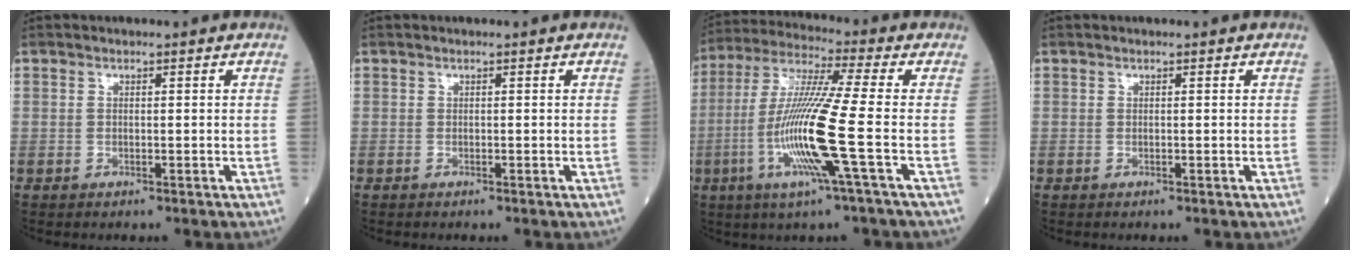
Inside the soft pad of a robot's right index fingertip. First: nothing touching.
{"total": 0.0}
{"total": 14.5, "force": [-3.9, -1.1, 14.0], "torque": [-0.287, -0.015, -0.087]}
{"total": 0.0}